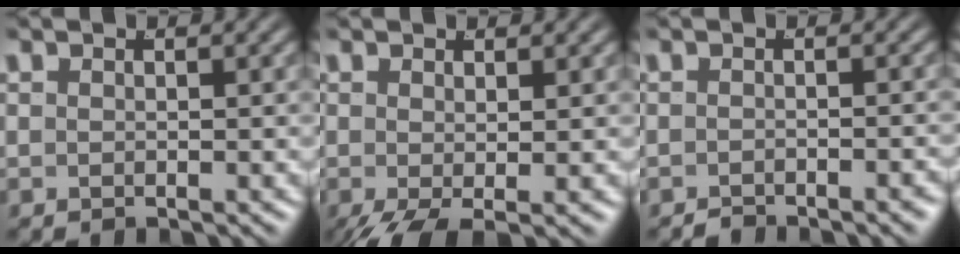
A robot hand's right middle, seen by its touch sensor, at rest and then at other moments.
{"total": 2.9, "force": [-1.8, 0.7, 2.2], "torque": [-0.036, -0.023, -0.014]}
{"total": 1.5, "force": [-1.4, -0.4, 0.1], "torque": [0.002, -0.004, -0.024]}